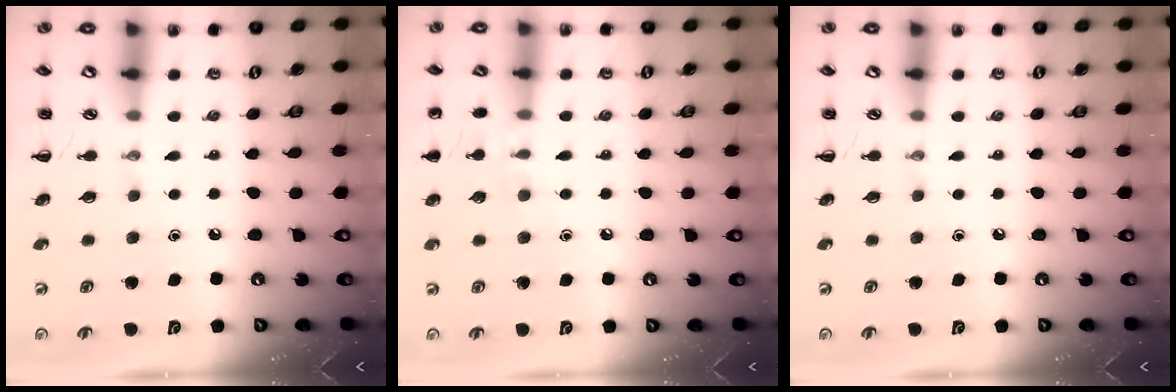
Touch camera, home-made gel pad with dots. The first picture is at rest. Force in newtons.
{"total": 6.7, "press": 6.4, "slide": 2.0}
{"total": 0.0}